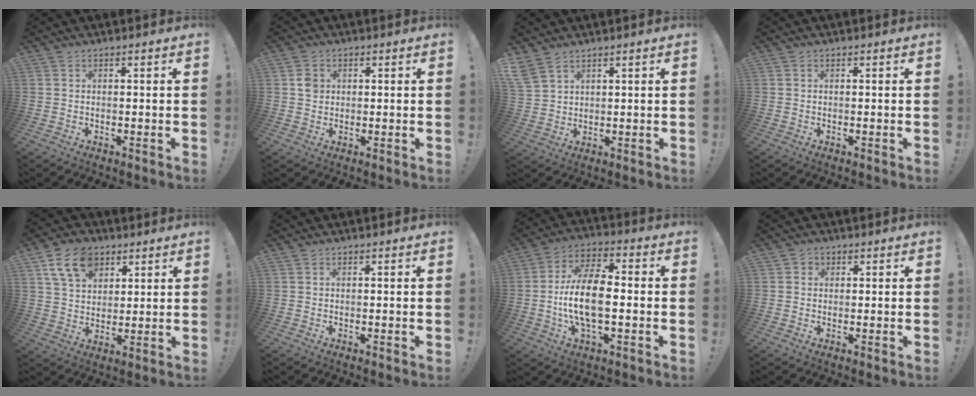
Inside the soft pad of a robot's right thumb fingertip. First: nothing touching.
{"total": 3.0, "force": [0.7, 2.7, 1.1], "torque": [-0.004, -0.002, 0.009]}
{"total": 5.4, "force": [4.1, 2.6, 2.4], "torque": [-0.054, -0.014, 0.083]}
{"total": 0.0}
{"total": 12.4, "force": [6.5, 8.5, 6.3], "torque": [-0.105, -0.019, 0.125]}
{"total": 0.0}
{"total": 14.3, "force": [-2.1, 6.7, 12.4], "torque": [-0.243, 0.005, -0.044]}
{"total": 1.6, "force": [0.5, 1.5, 0.3], "torque": [-0.004, 0.000, 0.008]}